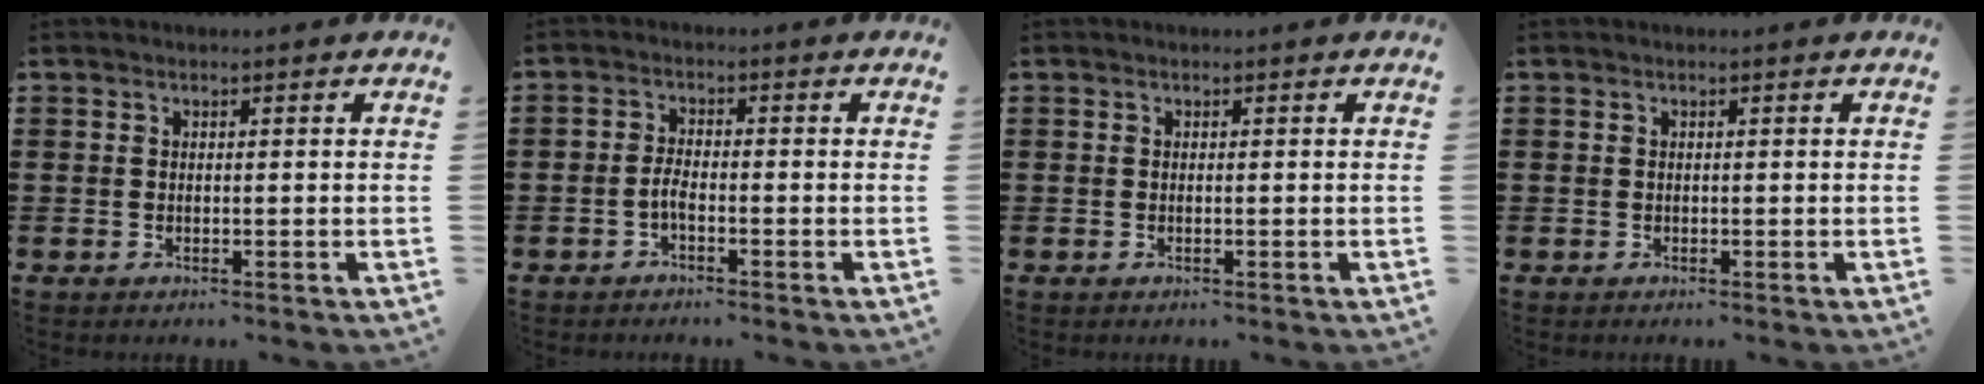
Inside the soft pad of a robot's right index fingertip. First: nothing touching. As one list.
[{"total": 2.2, "force": [-1.3, 0.7, 1.6], "torque": [-0.040, 0.000, -0.028]}, {"total": 0.0}, {"total": 0.0}]